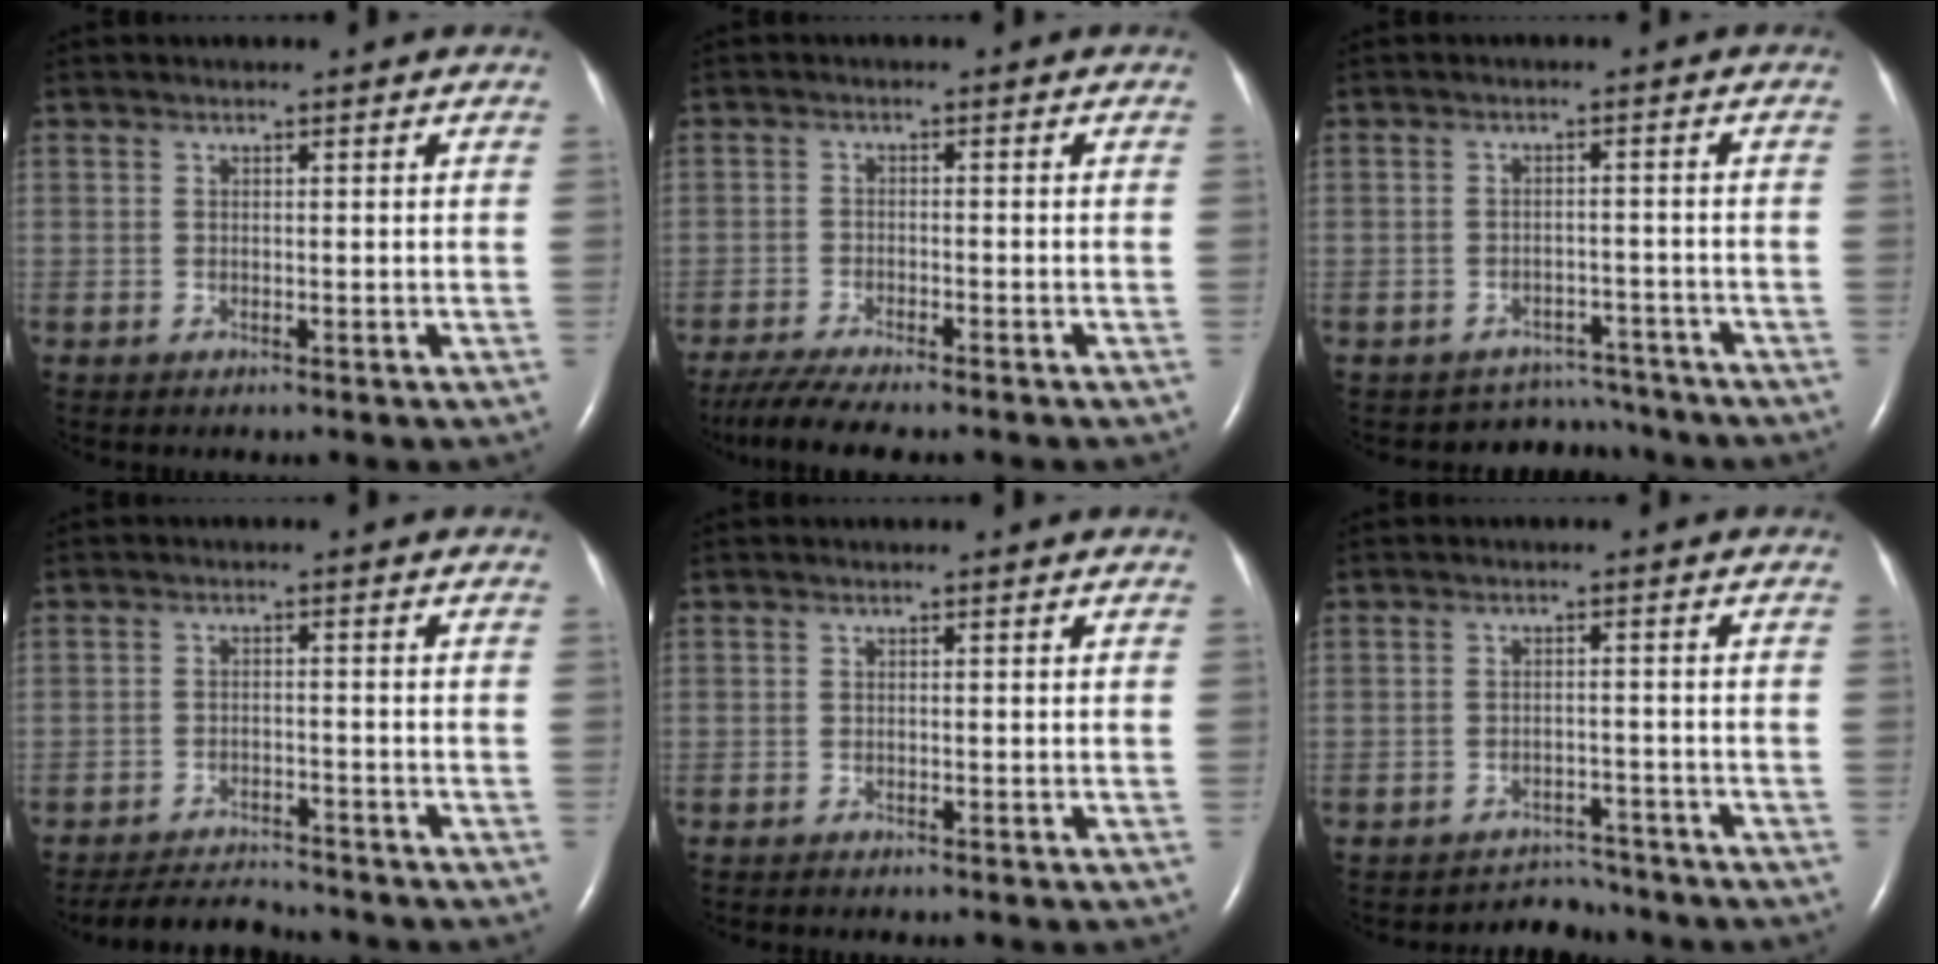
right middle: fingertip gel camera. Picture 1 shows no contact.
{"total": 8.5, "force": [-7.2, 0.9, 4.4], "torque": [-0.074, -0.016, -0.115]}
{"total": 5.3, "force": [-4.8, 1.7, -1.5], "torque": [0.020, 0.025, -0.062]}
{"total": 6.1, "force": [-6.0, 0.4, 0.7], "torque": [-0.017, -0.012, -0.100]}
{"total": 0.0}
{"total": 3.9, "force": [-3.5, 0.9, -1.3], "torque": [0.017, 0.013, -0.050]}